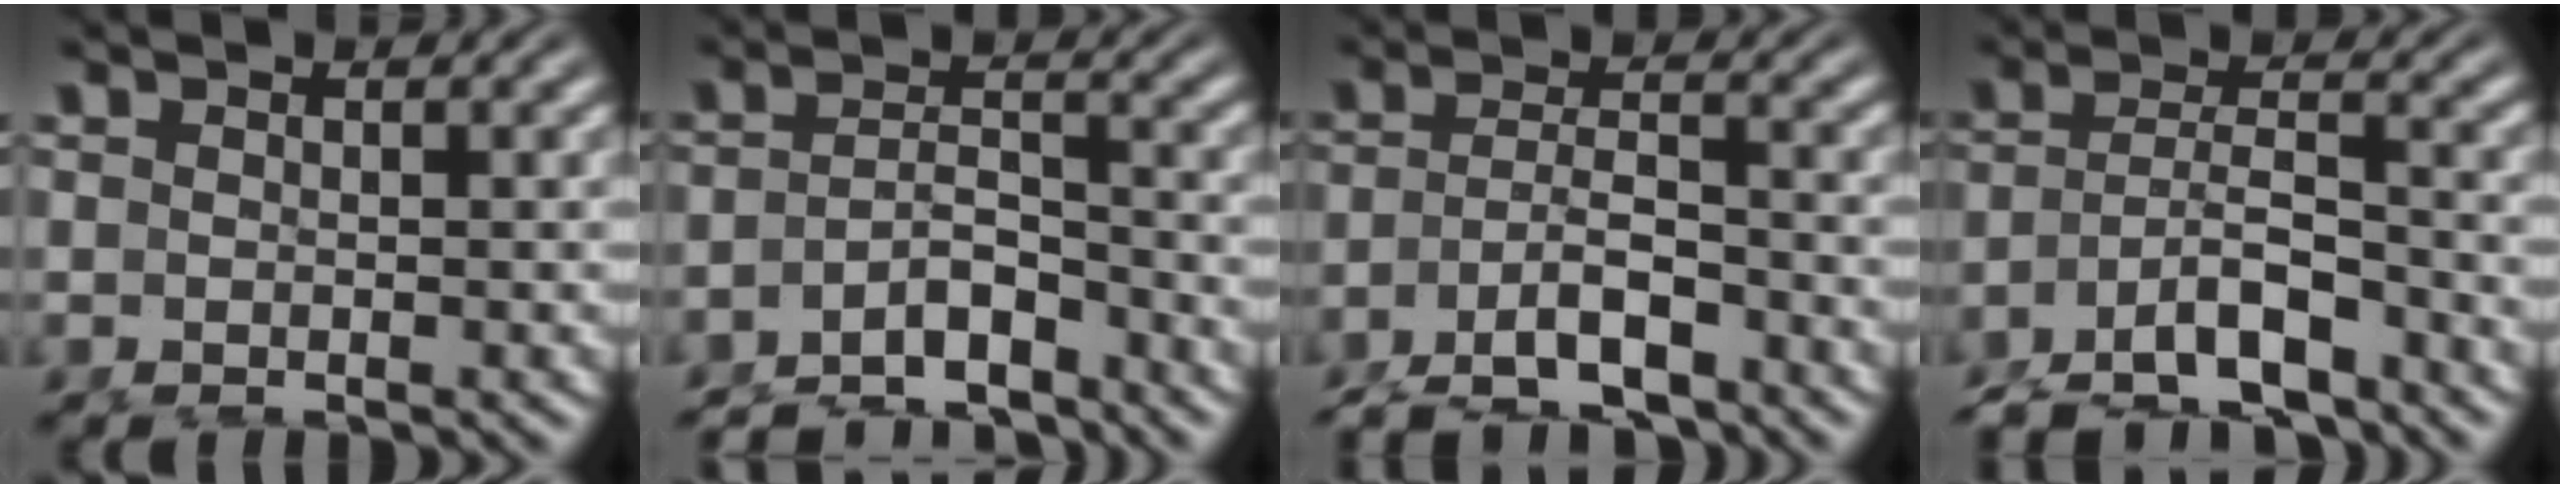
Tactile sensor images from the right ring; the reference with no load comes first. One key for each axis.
{"total": 7.1, "fx": -6.4, "fy": 2.3, "fz": 2.1, "tx": -0.030, "ty": -0.024, "tz": -0.097}
{"total": 6.7, "fx": -4.9, "fy": 2.8, "fz": 3.6, "tx": -0.066, "ty": -0.027, "tz": -0.068}
{"total": 7.2, "fx": -5.0, "fy": 3.5, "fz": 3.8, "tx": -0.071, "ty": -0.028, "tz": -0.072}